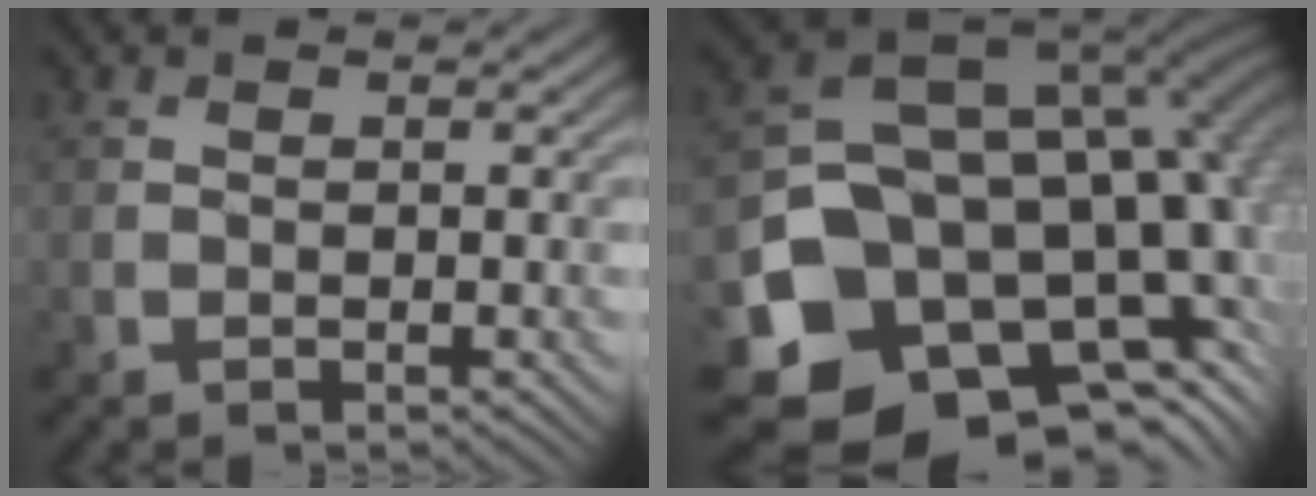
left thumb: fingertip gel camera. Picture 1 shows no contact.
{"total": 21.4, "force": [-6.1, 16.5, 12.2], "torque": [-0.230, -0.044, -0.050]}